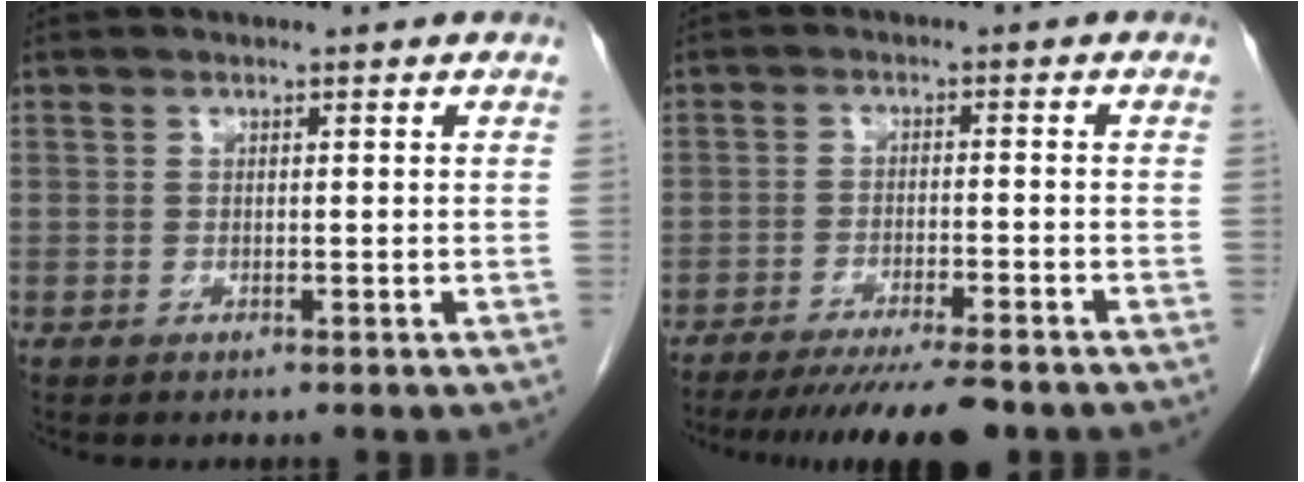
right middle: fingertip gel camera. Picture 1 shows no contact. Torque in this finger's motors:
{"motor_torque": [0.33, -0.25, 0.15, 0.10]}